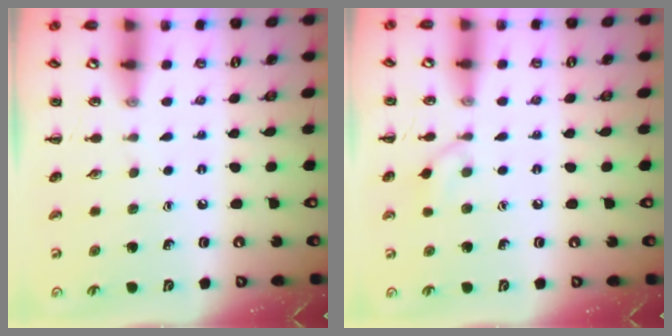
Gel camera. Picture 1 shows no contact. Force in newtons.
{"total": 6.0, "press": 5.8, "slide": 1.5}